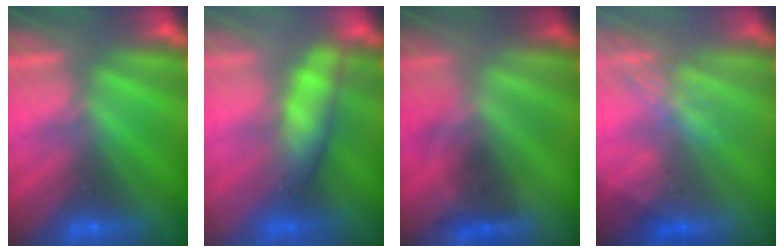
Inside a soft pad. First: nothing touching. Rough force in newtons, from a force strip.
{"total": 3.2}
{"total": 2.3}
{"total": 2.7}